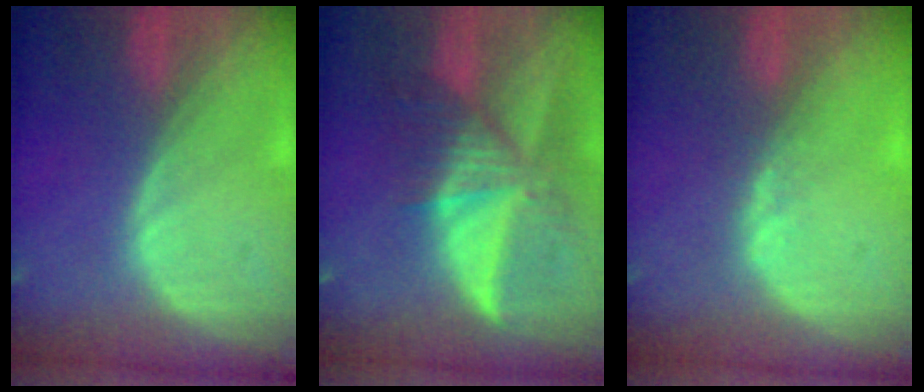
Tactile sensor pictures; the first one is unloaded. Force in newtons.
{"total": 9.8, "press": 8.6, "slide": 4.7}
{"total": 1.7, "press": 1.4, "slide": 0.9}